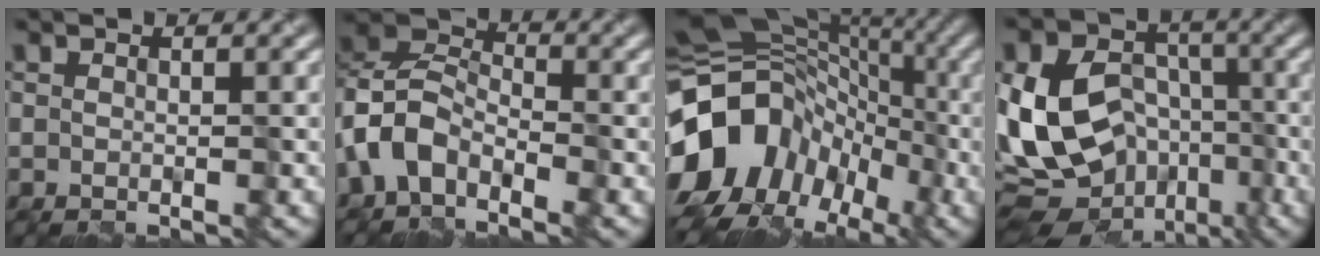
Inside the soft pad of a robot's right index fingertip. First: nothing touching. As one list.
[{"total": 5.5, "force": [-3.2, 3.3, 3.0], "torque": [-0.066, 0.012, -0.081]}, {"total": 12.1, "force": [-3.5, 9.8, 6.2], "torque": [-0.117, -0.007, -0.079]}, {"total": 14.2, "force": [-3.0, 10.4, 9.2], "torque": [-0.185, -0.003, -0.041]}]